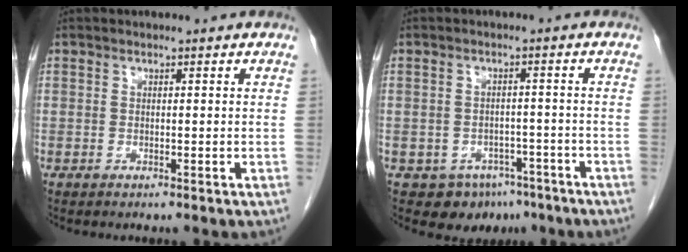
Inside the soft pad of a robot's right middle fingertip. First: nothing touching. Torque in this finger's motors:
{"motor_torque": [-0.04, -0.09, -0.06, -0.02]}